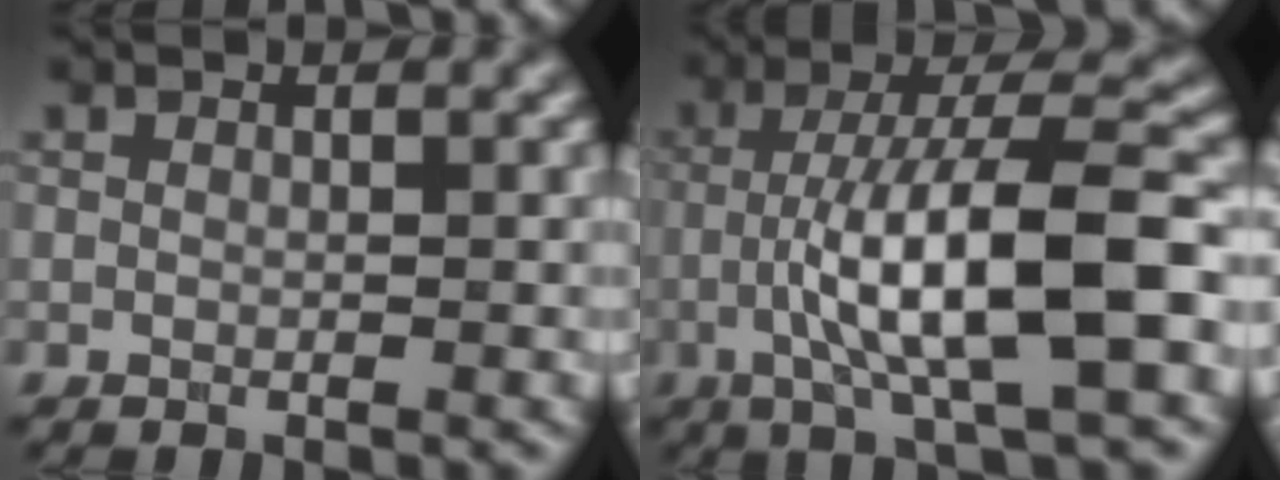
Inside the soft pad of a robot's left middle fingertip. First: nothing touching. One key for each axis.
{"total": 10.4, "fx": -2.5, "fy": 2.0, "fz": 9.9, "tx": -0.159, "ty": 0.012, "tz": -0.041}